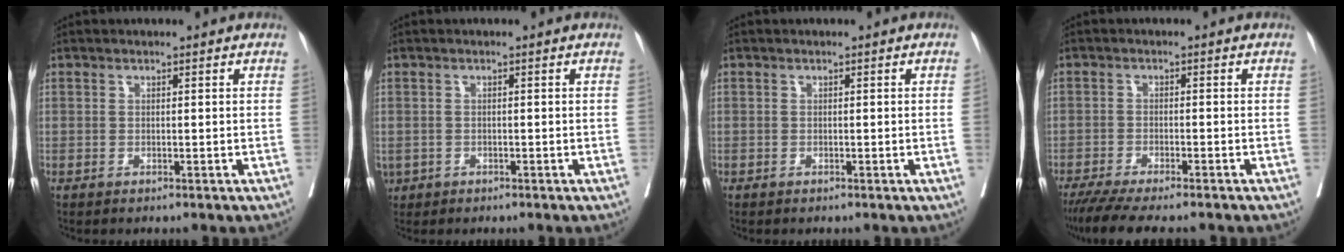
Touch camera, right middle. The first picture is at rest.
{"total": 2.3, "force": [-1.1, 1.9, 0.6], "torque": [-0.018, -0.002, -0.014]}
{"total": 0.0}
{"total": 10.8, "force": [-9.2, 1.4, 5.5], "torque": [-0.080, -0.017, -0.141]}